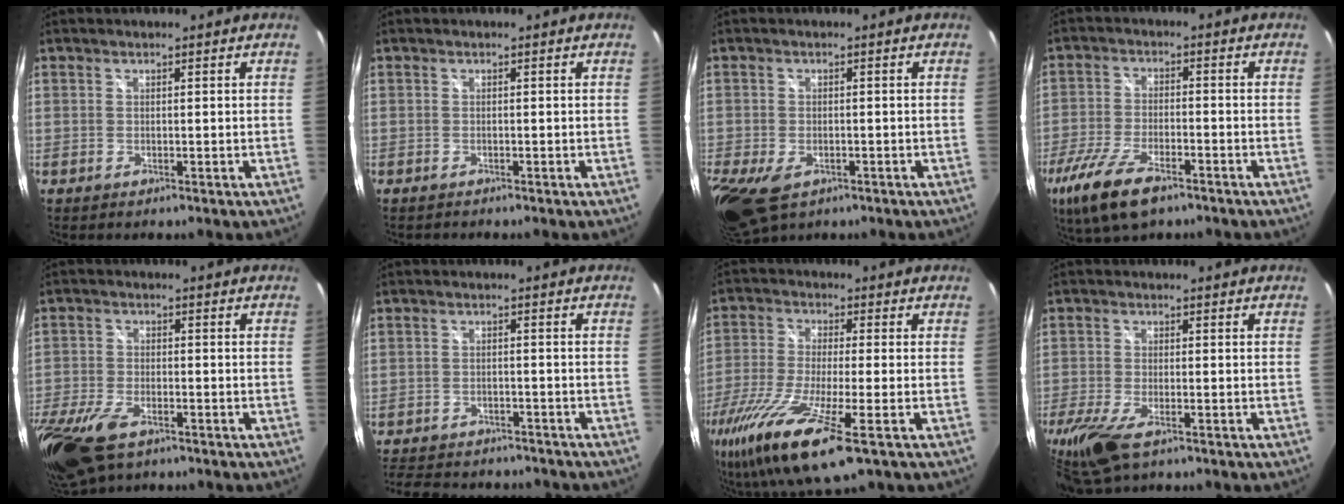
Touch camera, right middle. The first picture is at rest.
{"total": 0.6, "force": [-0.6, 0.0, 0.0], "torque": [-0.002, -0.004, -0.011]}
{"total": 11.7, "force": [-5.9, 7.0, 7.3], "torque": [-0.187, -0.044, -0.098]}
{"total": 11.6, "force": [-7.4, 4.1, 7.9], "torque": [-0.186, -0.030, -0.143]}
{"total": 15.6, "force": [-9.7, 7.7, 9.5], "torque": [-0.246, -0.051, -0.176]}
{"total": 14.5, "force": [-12.3, 5.5, 5.3], "torque": [-0.127, -0.002, -0.174]}
{"total": 18.8, "force": [-10.3, 2.8, 15.4], "torque": [-0.317, -0.071, -0.190]}
{"total": 11.4, "force": [-7.1, 4.4, 7.7], "torque": [-0.189, -0.044, -0.135]}